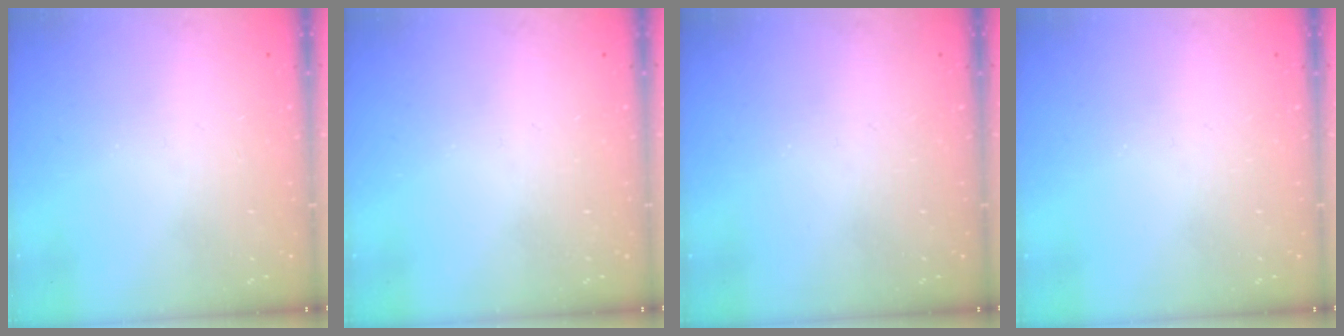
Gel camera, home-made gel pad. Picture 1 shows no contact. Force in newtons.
{"total": 0.0}
{"total": 0.0}
{"total": 0.0}